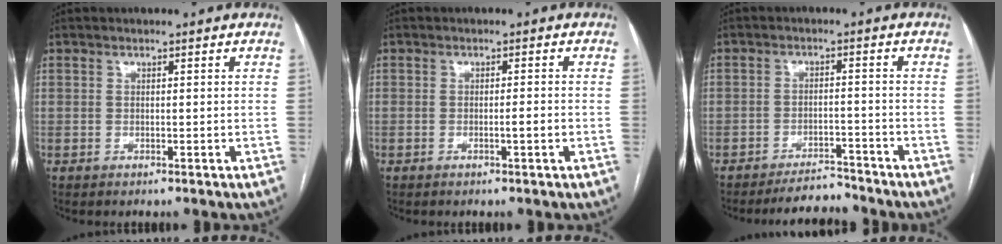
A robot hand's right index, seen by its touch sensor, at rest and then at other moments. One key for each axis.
{"total": 1.6, "fx": -0.6, "fy": 0.0, "fz": 1.5, "tx": -0.024, "ty": -0.001, "tz": -0.010}
{"total": 5.1, "fx": -4.9, "fy": 1.0, "fz": 0.4, "tx": -0.003, "ty": -0.003, "tz": -0.079}